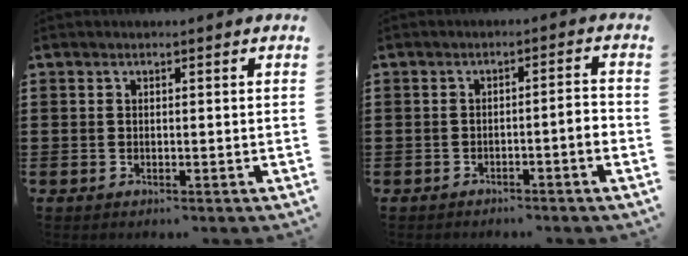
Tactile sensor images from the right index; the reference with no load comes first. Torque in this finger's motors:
{"motor_torque": [0.17, 0.30, 0.01, 0.00]}